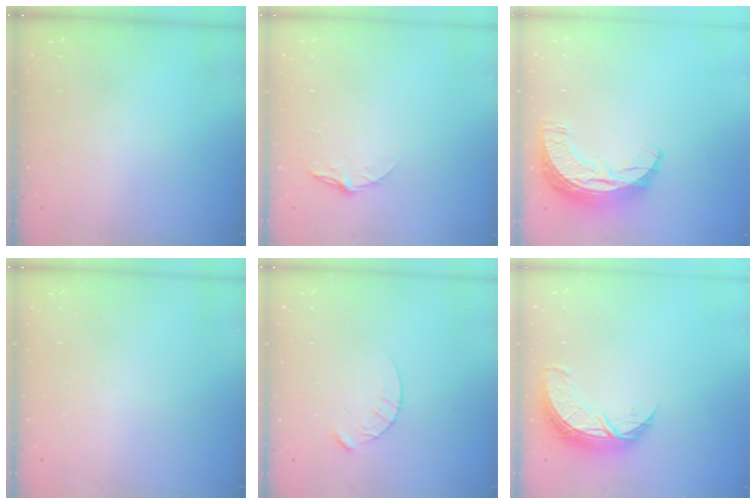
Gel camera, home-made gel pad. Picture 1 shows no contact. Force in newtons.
{"total": 5.8, "press": 5.8, "slide": 0.5}
{"total": 11.3, "press": 11.2, "slide": 0.7}
{"total": 0.0}
{"total": 4.7, "press": 4.7, "slide": 0.5}
{"total": 10.3, "press": 10.3, "slide": 0.7}